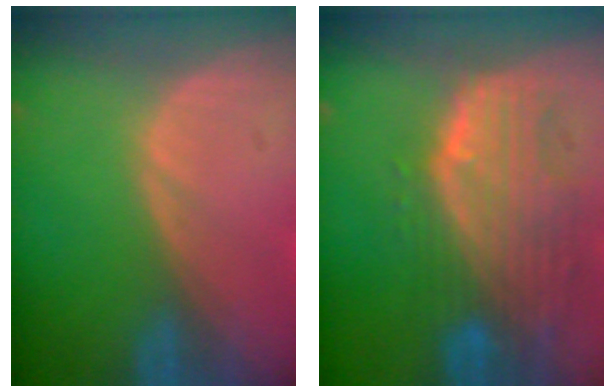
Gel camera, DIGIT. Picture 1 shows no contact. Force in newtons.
{"total": 10.5, "press": 9.1, "slide": 5.3}